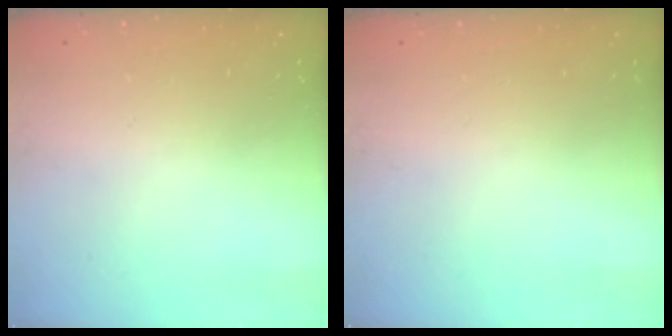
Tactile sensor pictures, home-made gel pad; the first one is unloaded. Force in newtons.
{"total": 0.0}